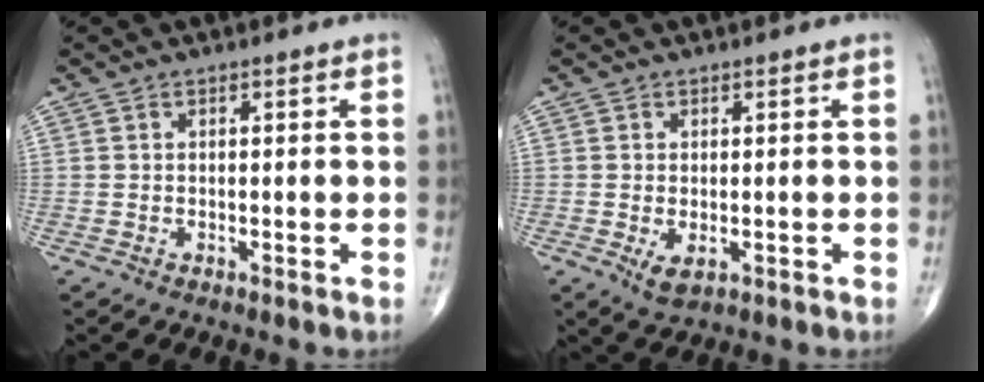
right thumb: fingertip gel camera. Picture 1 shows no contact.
{"total": 2.9, "force": [-0.8, 1.6, 2.4], "torque": [-0.039, -0.006, -0.004]}